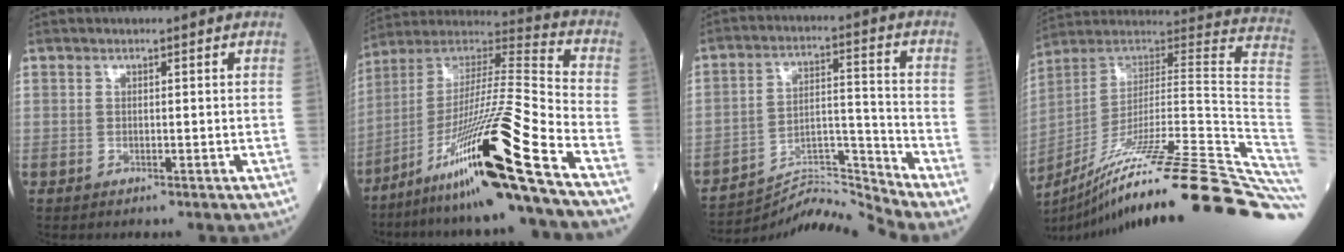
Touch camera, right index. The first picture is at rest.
{"total": 23.1, "force": [-13.2, -1.7, 18.9], "torque": [-0.345, -0.028, -0.244]}
{"total": 10.7, "force": [-10.3, -3.1, -0.2], "torque": [0.003, 0.043, -0.180]}
{"total": 38.5, "force": [-28.1, -0.3, 26.3], "torque": [-0.268, -0.031, -0.417]}